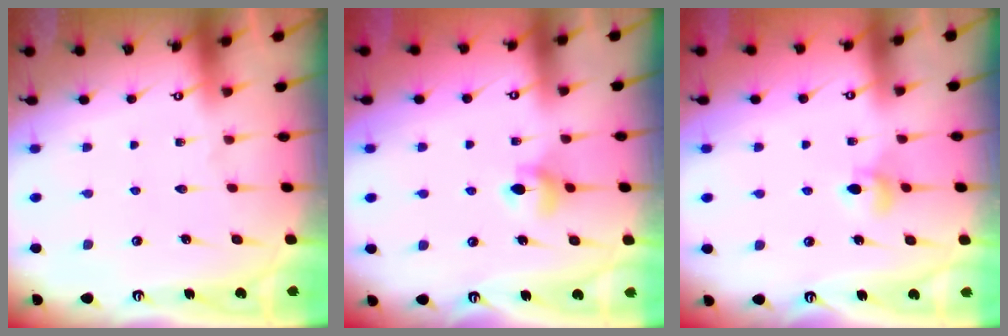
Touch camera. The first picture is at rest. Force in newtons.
{"total": 5.7, "press": 5.7, "slide": 0.6}
{"total": 5.0, "press": 4.9, "slide": 0.8}